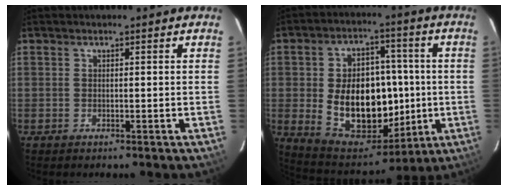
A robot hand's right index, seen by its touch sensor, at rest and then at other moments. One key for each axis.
{"total": 19.2, "fx": -1.3, "fy": 13.2, "fz": 13.9, "tx": -0.263, "ty": 0.013, "tz": 0.009}